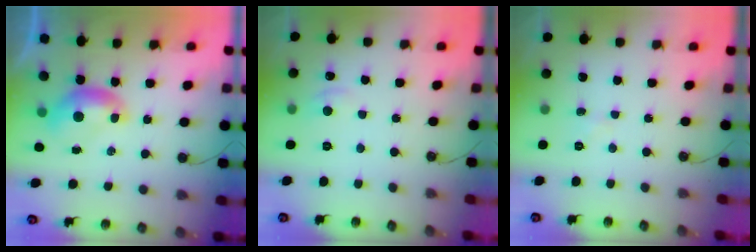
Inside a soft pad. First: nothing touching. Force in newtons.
{"total": 0.8, "press": 0.3, "slide": 0.8}
{"total": 0.9, "press": 0.9, "slide": 0.3}